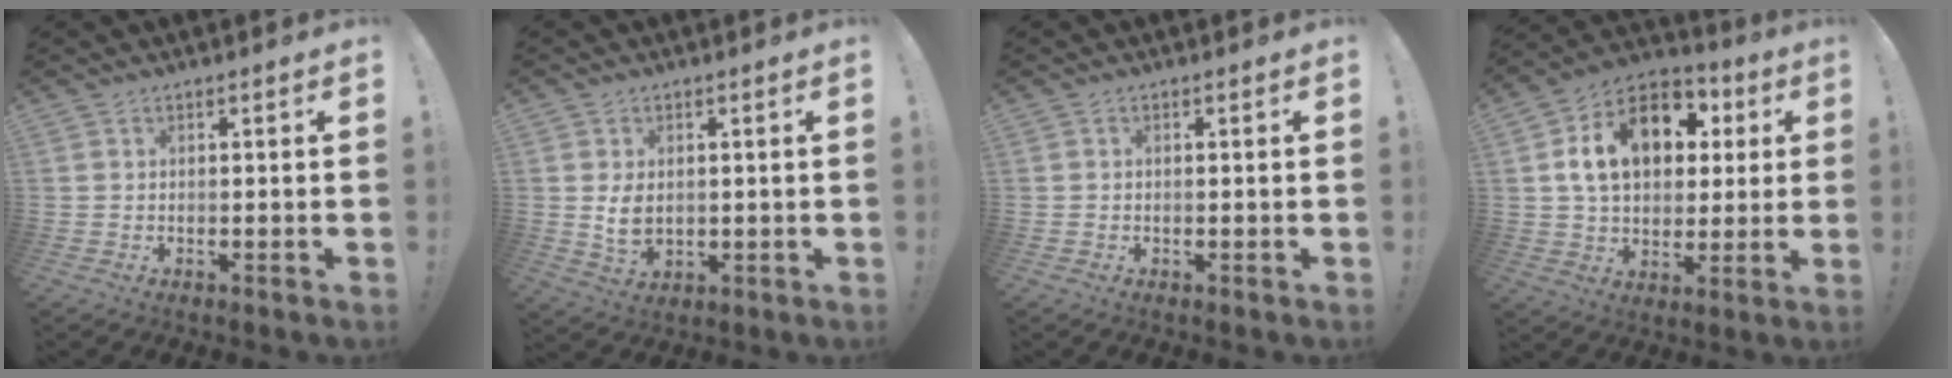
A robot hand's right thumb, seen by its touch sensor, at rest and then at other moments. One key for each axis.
{"total": 7.0, "fx": 1.2, "fy": 5.6, "fz": 4.0, "tx": -0.061, "ty": -0.008, "tz": 0.024}
{"total": 0.0}
{"total": 18.4, "fx": 5.4, "fy": 13.1, "fz": 11.8, "tx": -0.177, "ty": -0.004, "tz": 0.101}